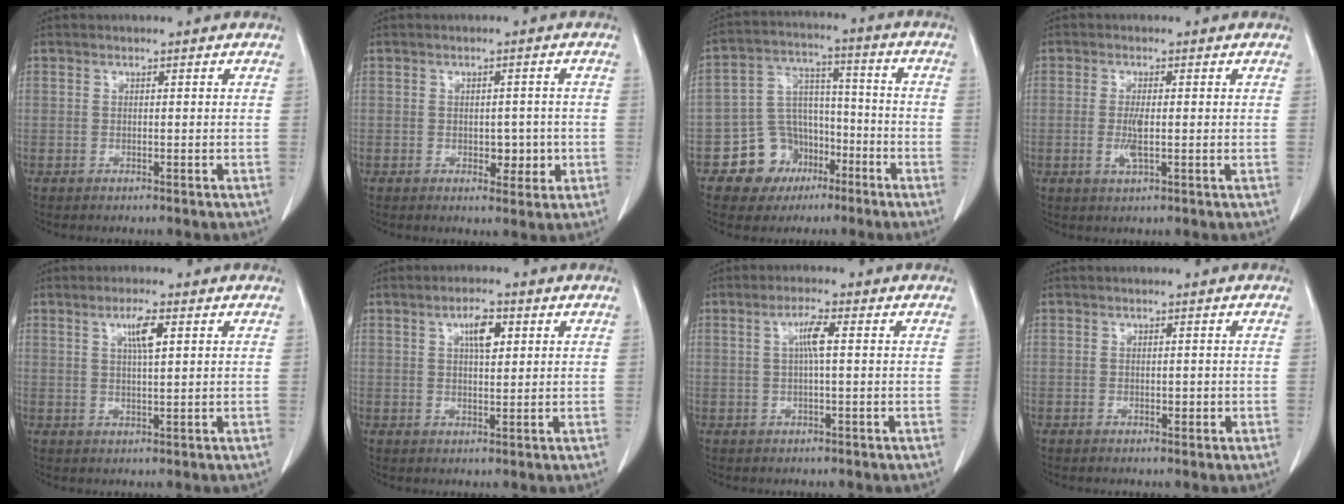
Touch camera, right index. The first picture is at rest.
{"total": 3.5, "force": [-0.7, 2.1, 2.7], "torque": [-0.025, 0.002, -0.003]}
{"total": 9.8, "force": [-5.0, 8.1, 2.3], "torque": [-0.036, 0.037, -0.075]}
{"total": 3.1, "force": [-0.3, 0.7, 3.0], "torque": [-0.062, -0.005, -0.005]}
{"total": 3.8, "force": [1.5, 0.3, 3.5], "torque": [-0.061, -0.001, 0.025]}
{"total": 4.2, "force": [1.6, 1.3, 3.6], "torque": [-0.062, 0.002, 0.026]}
{"total": 3.3, "force": [0.6, 0.3, 3.2], "torque": [-0.060, 0.005, 0.010]}
{"total": 1.2, "force": [-0.2, 0.7, 0.9], "torque": [-0.012, 0.000, -0.001]}